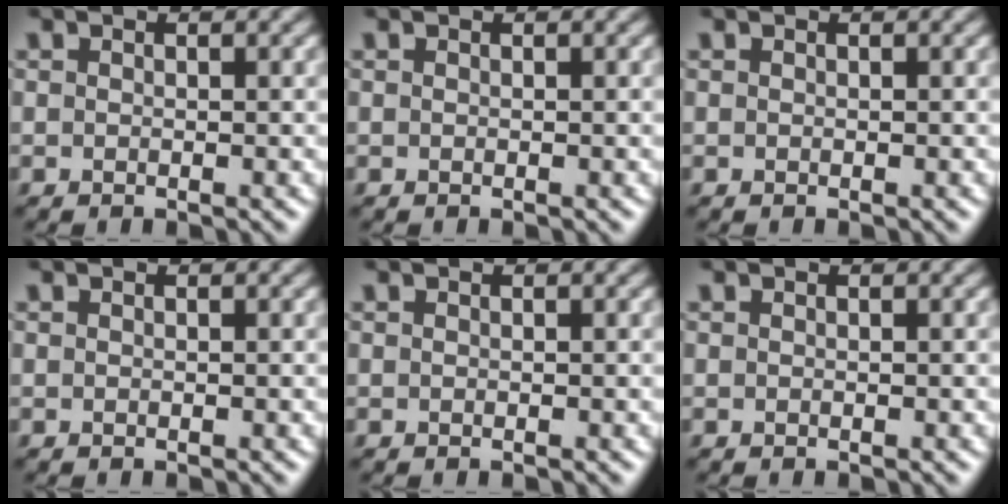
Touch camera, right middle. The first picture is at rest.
{"total": 0.0}
{"total": 0.0}
{"total": 0.0}
{"total": 0.0}
{"total": 0.0}